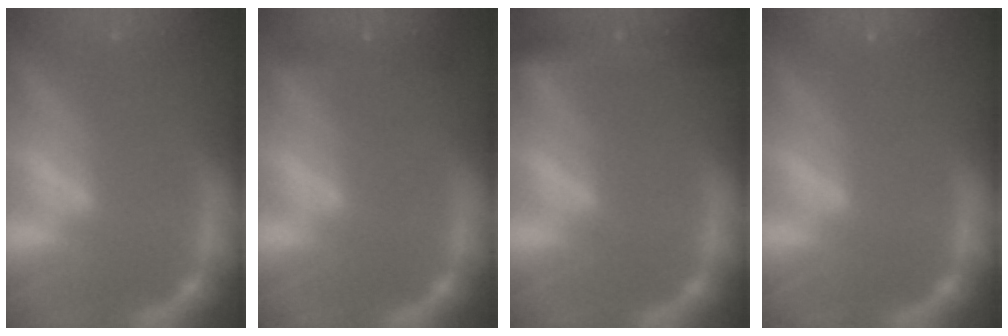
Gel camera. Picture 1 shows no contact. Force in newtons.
{"total": 1.9}
{"total": 4.5}
{"total": 0.0}